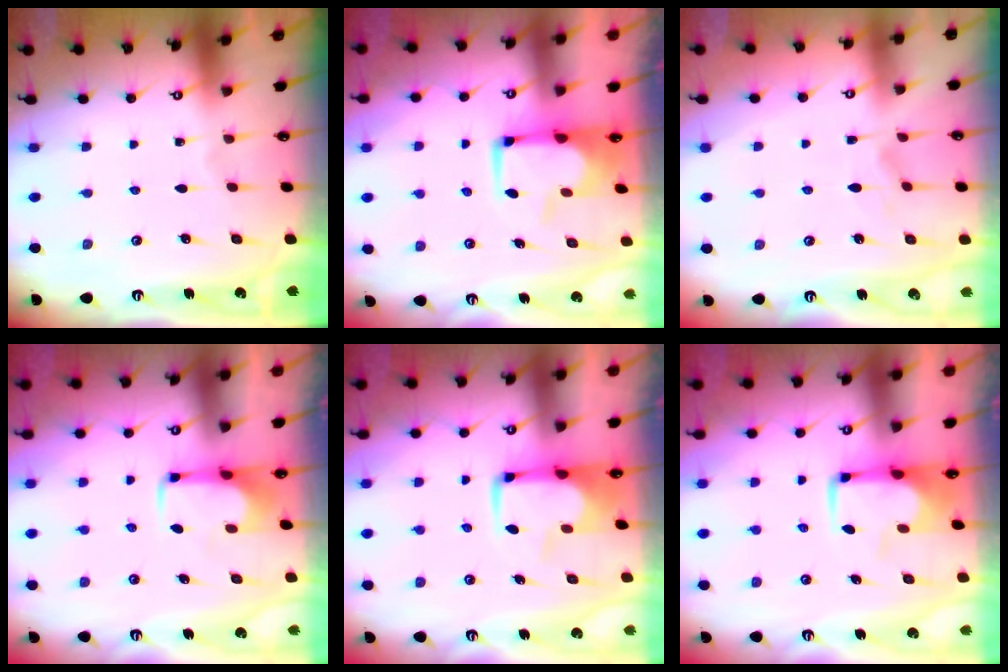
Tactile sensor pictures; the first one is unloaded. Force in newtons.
{"total": 4.2, "press": 4.2, "slide": 0.5}
{"total": 2.2, "press": 2.0, "slide": 1.0}
{"total": 2.1, "press": 2.1, "slide": 0.4}
{"total": 0.8, "press": 0.5, "slide": 0.6}
{"total": 1.0, "press": 0.7, "slide": 0.7}